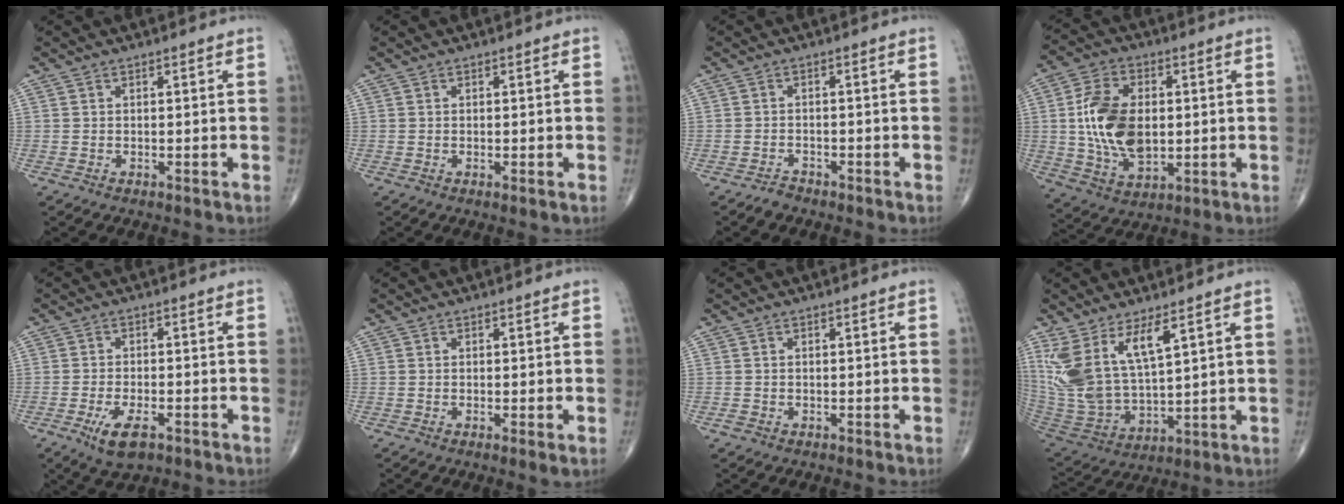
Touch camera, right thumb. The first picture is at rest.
{"total": 0.6, "force": [-0.1, 0.1, 0.6], "torque": [-0.013, -0.003, -0.002]}
{"total": 1.6, "force": [-1.4, 0.7, 0.0], "torque": [-0.001, 0.006, -0.027]}
{"total": 14.9, "force": [0.7, 9.2, 11.7], "torque": [-0.204, -0.002, 0.019]}
{"total": 6.1, "force": [-3.1, 2.6, 4.5], "torque": [-0.083, 0.005, -0.049]}
{"total": 1.5, "force": [-0.3, 0.1, 1.4], "torque": [-0.034, -0.008, -0.007]}
{"total": 0.7, "force": [-0.5, 0.5, 0.3], "torque": [-0.007, 0.000, -0.010]}
{"total": 14.1, "force": [7.2, 5.4, 10.9], "torque": [-0.225, -0.039, 0.164]}